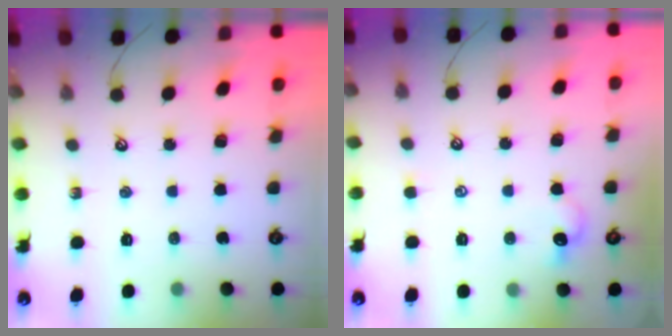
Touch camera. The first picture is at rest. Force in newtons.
{"total": 1.2, "press": 1.0, "slide": 0.7}